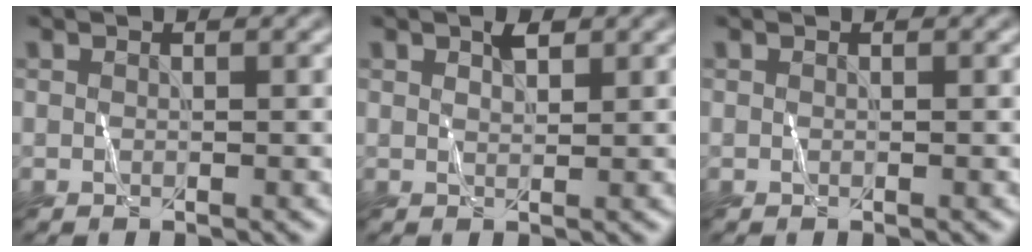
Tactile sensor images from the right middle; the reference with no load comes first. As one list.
[{"total": 0.7, "force": [0.5, 0.2, 0.6], "torque": [-0.013, 0.004, 0.015]}, {"total": 0.0}]